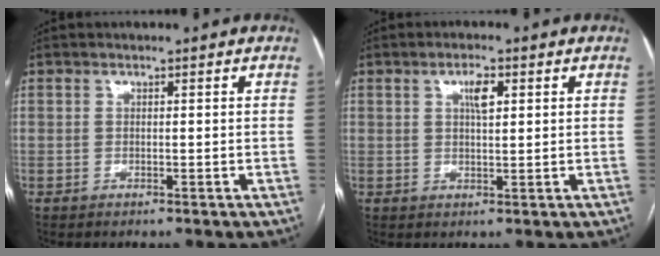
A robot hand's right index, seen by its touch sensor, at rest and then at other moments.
{"total": 3.1, "force": [1.2, 0.8, 2.7], "torque": [-0.048, 0.002, 0.021]}